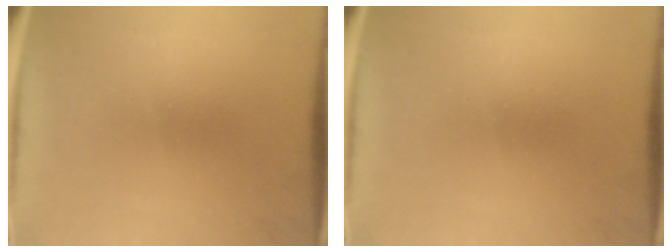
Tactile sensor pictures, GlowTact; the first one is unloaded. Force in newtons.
{"total": 0.0}